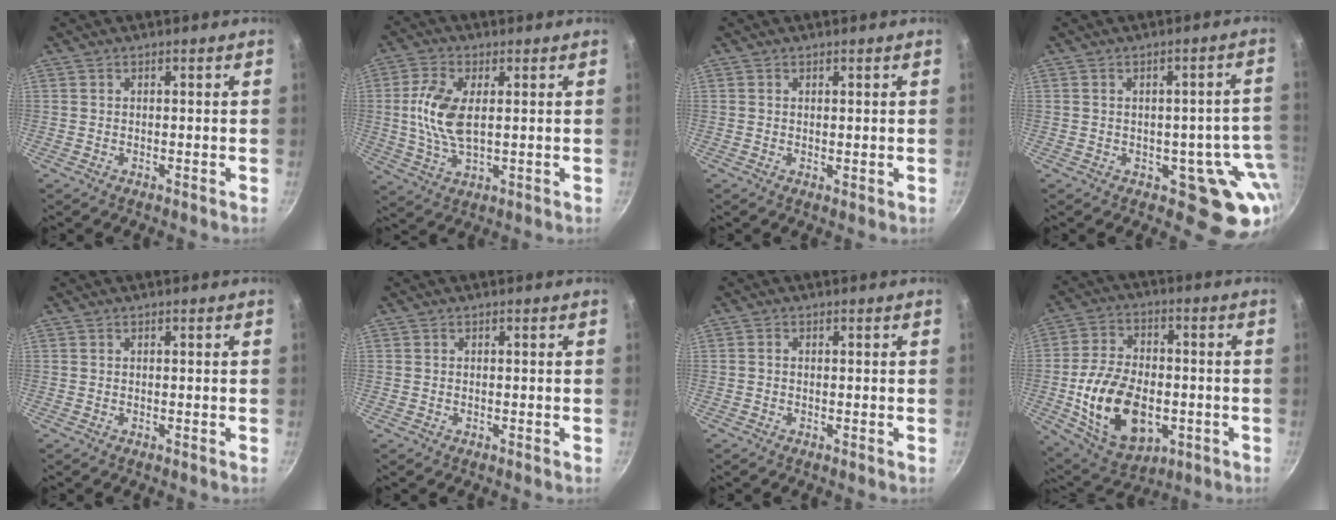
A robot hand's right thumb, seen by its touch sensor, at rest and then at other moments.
{"total": 9.5, "force": [1.2, 4.6, 8.2], "torque": [-0.168, 0.000, 0.024]}
{"total": 0.7, "force": [0.4, 0.3, 0.5], "torque": [-0.005, -0.008, 0.003]}
{"total": 10.0, "force": [-2.1, 6.6, 7.1], "torque": [-0.016, 0.017, -0.017]}
{"total": 0.0}
{"total": 0.0}
{"total": 0.5, "force": [-0.1, 0.4, 0.3], "torque": [-0.004, 0.004, -0.004]}
{"total": 19.0, "force": [-3.9, 12.0, 14.2], "torque": [-0.244, 0.017, -0.052]}